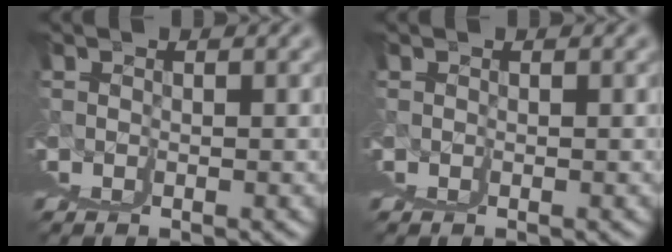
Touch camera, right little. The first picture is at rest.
{"total": 0.0}